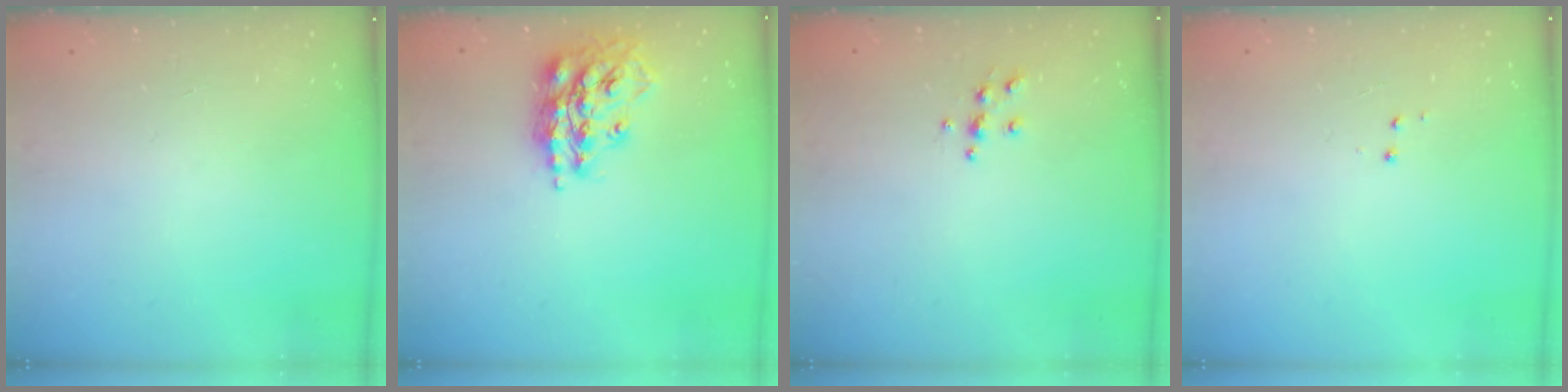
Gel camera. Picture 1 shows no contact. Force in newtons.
{"total": 16.1, "press": 16.0, "slide": 1.6}
{"total": 5.3, "press": 5.2, "slide": 0.5}
{"total": 3.0, "press": 2.9, "slide": 0.6}